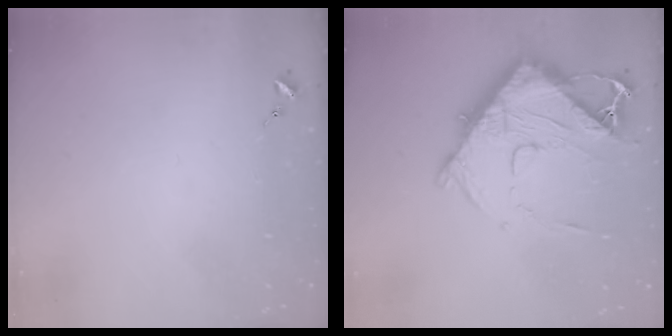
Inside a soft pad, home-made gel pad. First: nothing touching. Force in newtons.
{"total": 15.6, "press": 15.6, "slide": 1.1}